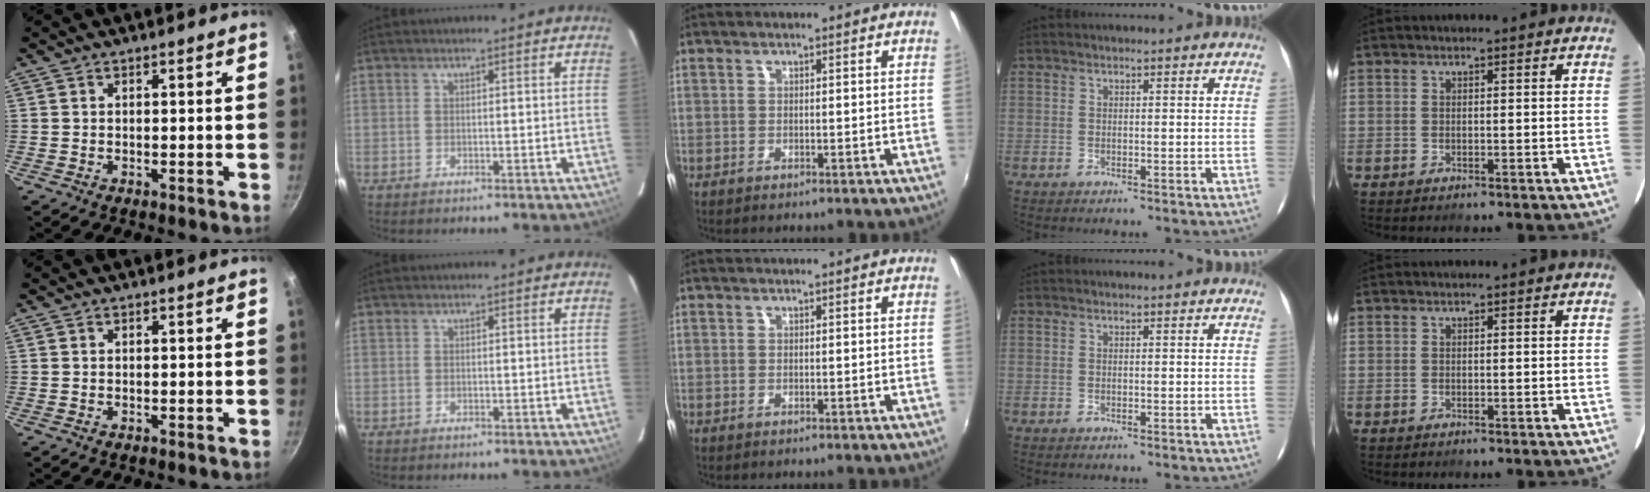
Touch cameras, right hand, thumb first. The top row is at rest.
{}